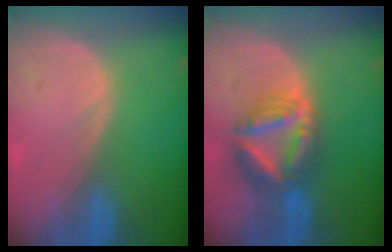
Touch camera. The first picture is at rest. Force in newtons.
{"total": 7.6, "press": 7.6, "slide": 0.8}